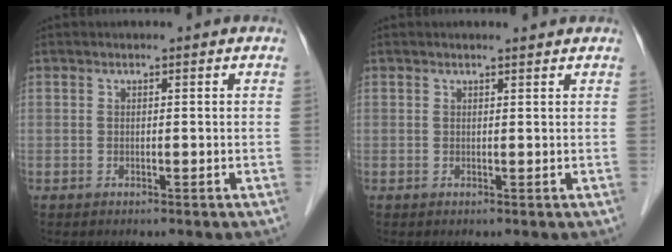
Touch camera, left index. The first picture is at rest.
{"total": 0.0}